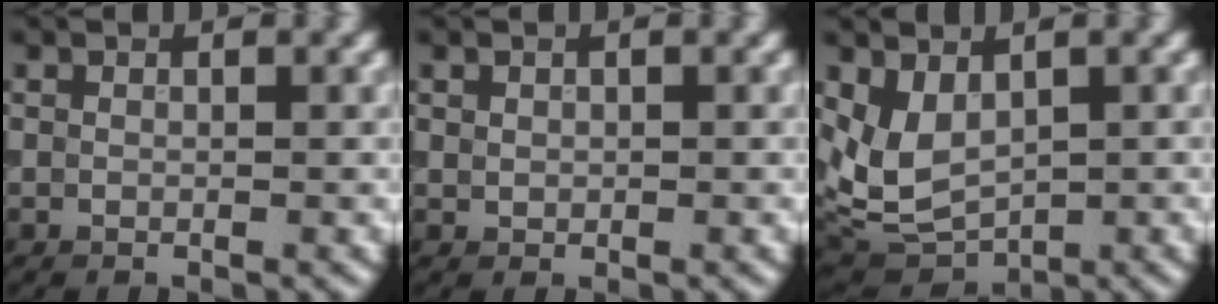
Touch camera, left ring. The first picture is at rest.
{"total": 0.6, "force": [0.2, 0.5, 0.2], "torque": [0.000, -0.002, 0.006]}
{"total": 4.4, "force": [1.1, 3.0, 3.0], "torque": [-0.064, -0.015, 0.029]}